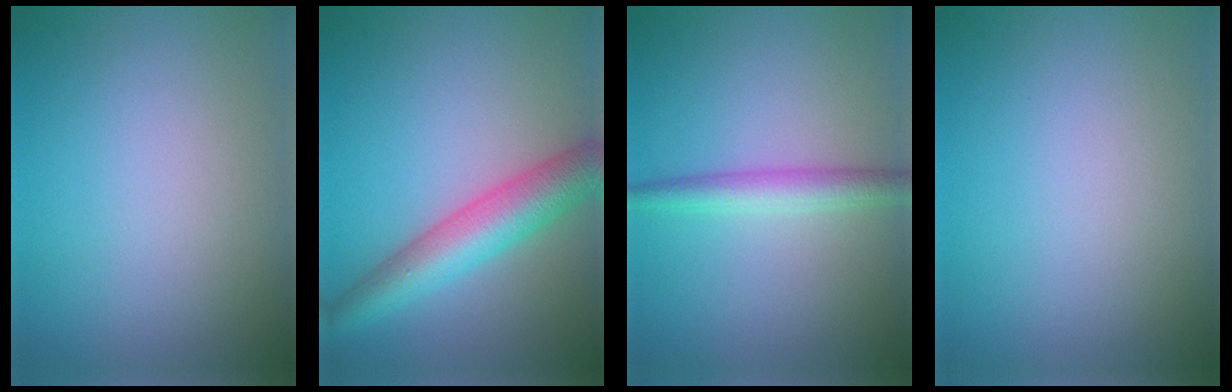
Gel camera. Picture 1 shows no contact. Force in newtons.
{"total": 6.0, "press": 6.0, "slide": 0.2}
{"total": 2.8, "press": 2.8, "slide": 0.0}
{"total": 0.0}